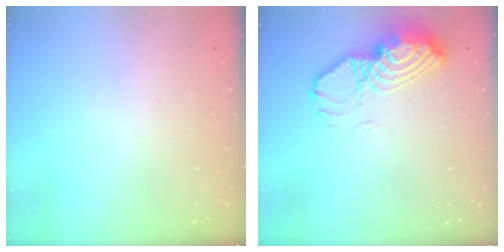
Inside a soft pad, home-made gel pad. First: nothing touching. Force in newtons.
{"total": 12.3, "press": 12.3, "slide": 1.2}